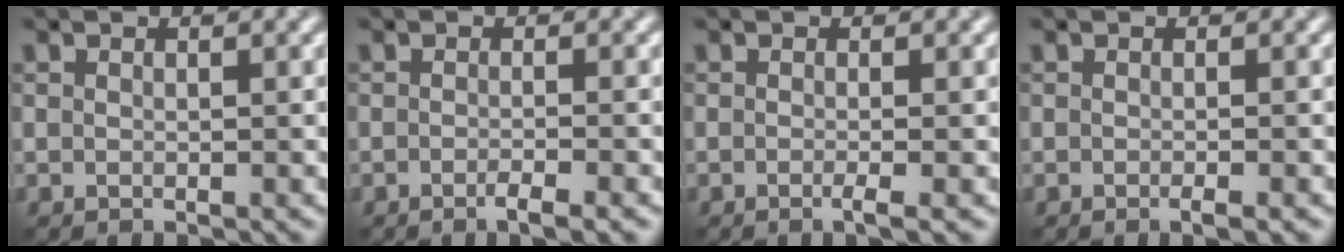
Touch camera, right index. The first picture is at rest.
{"total": 1.9, "force": [-1.0, 0.6, 1.5], "torque": [-0.017, -0.002, -0.019]}
{"total": 1.4, "force": [-0.4, 0.5, 1.3], "torque": [-0.018, -0.004, -0.008]}
{"total": 1.0, "force": [-0.5, 0.3, 0.9], "torque": [-0.010, -0.004, -0.007]}